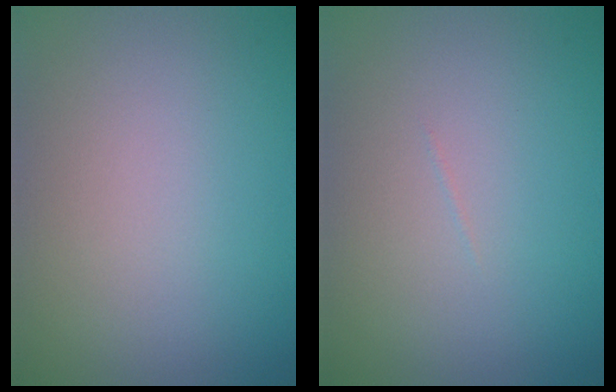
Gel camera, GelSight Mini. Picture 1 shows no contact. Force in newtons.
{"total": 0.0}